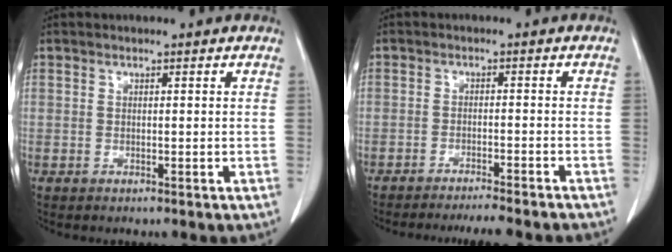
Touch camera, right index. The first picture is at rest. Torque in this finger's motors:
{"motor_torque": [0.69, -0.68, 0.28, 0.08]}